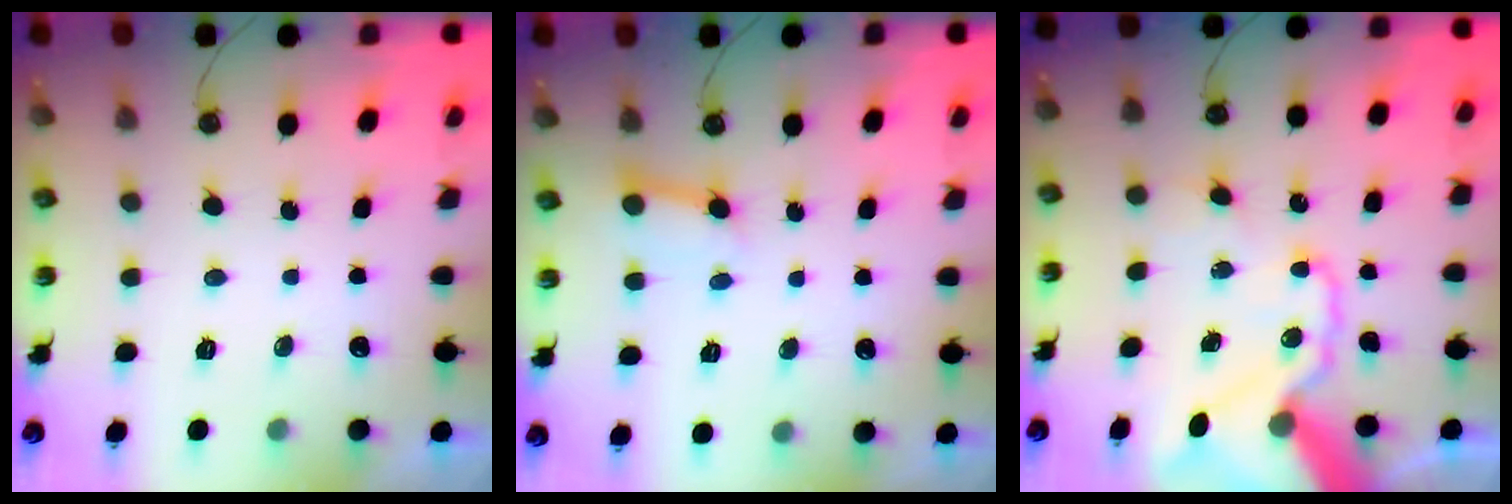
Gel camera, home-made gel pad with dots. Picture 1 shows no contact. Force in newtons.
{"total": 3.5, "press": 3.4, "slide": 0.3}
{"total": 21.3, "press": 21.0, "slide": 3.5}